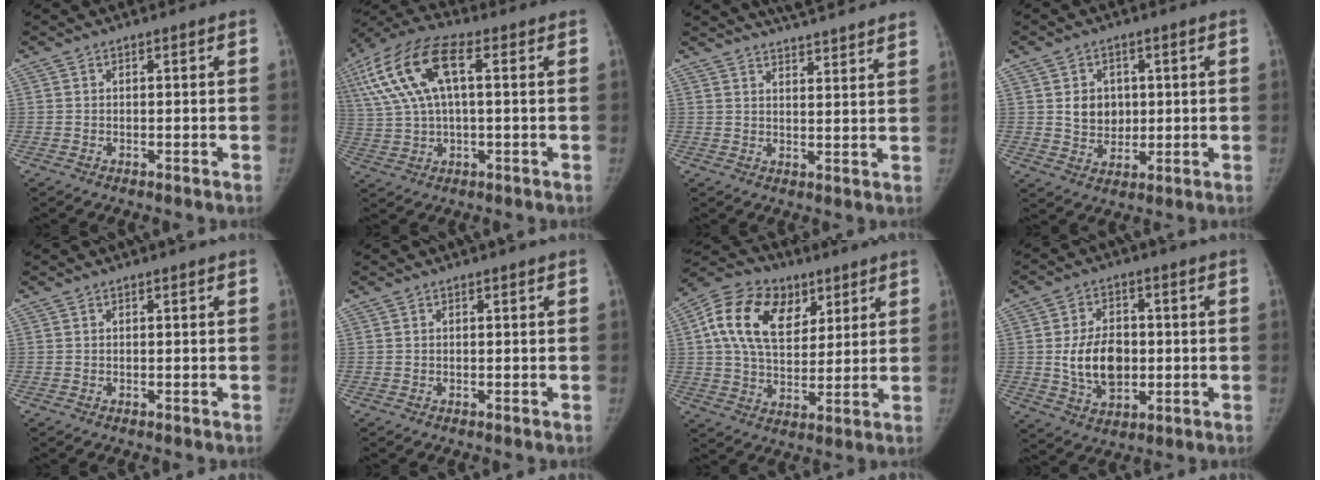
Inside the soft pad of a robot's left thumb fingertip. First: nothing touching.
{"total": 16.6, "force": [4.3, 7.1, 14.4], "torque": [-0.308, 0.036, 0.077]}
{"total": 12.6, "force": [11.4, 1.5, 5.1], "torque": [-0.061, -0.025, 0.149]}
{"total": 6.9, "force": [1.1, 5.8, 3.7], "torque": [-0.026, -0.007, 0.027]}
{"total": 0.0}
{"total": 0.0}
{"total": 17.8, "force": [6.6, 11.9, 11.5], "torque": [-0.193, -0.003, 0.113]}
{"total": 11.4, "force": [-0.4, 7.8, 8.3], "torque": [-0.119, 0.004, 0.000]}